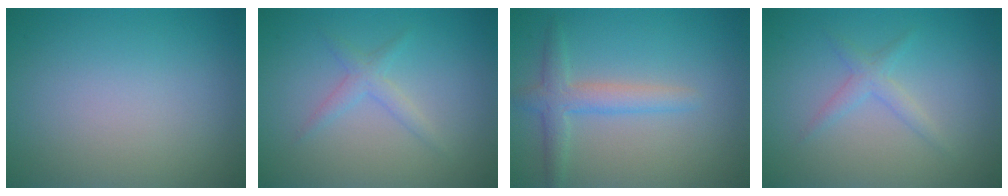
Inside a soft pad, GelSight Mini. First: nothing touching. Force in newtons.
{"total": 1.6, "press": 1.6, "slide": 0.1}
{"total": 2.8, "press": 2.8, "slide": 0.1}
{"total": 1.6, "press": 1.6, "slide": 0.1}